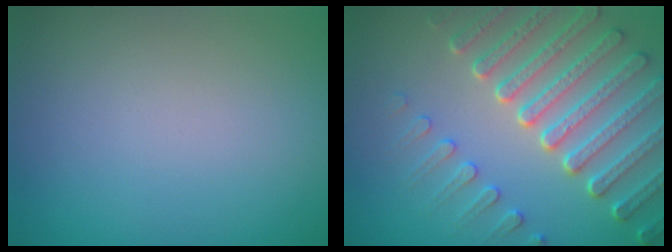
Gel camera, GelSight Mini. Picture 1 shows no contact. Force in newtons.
{"total": 7.5, "press": 5.5, "slide": 5.0}